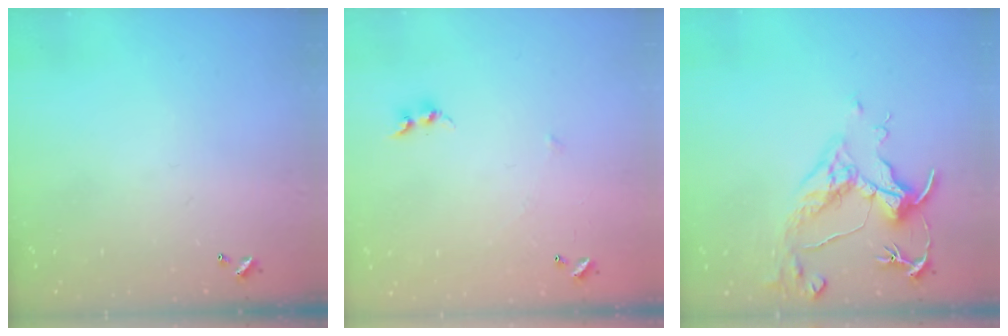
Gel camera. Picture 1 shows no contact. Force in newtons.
{"total": 7.0, "press": 7.0, "slide": 0.4}
{"total": 5.2, "press": 5.0, "slide": 1.3}